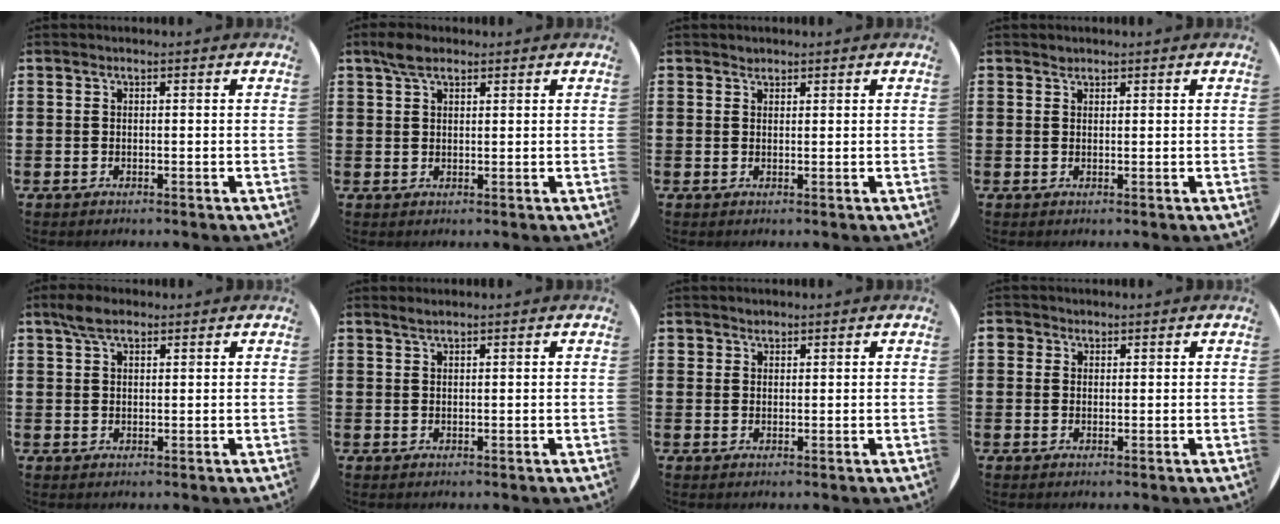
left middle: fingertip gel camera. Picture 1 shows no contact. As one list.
[{"total": 3.0, "force": [2.2, 1.3, 1.5], "torque": [-0.026, 0.003, 0.039]}, {"total": 0.8, "force": [0.8, 0.3, 0.0], "torque": [0.007, -0.002, 0.013]}, {"total": 0.7, "force": [0.7, 0.2, -0.1], "torque": [0.009, -0.001, 0.011]}, {"total": 3.3, "force": [2.5, 1.5, 1.7], "torque": [-0.030, 0.004, 0.043]}, {"total": 1.0, "force": [0.9, 0.0, 0.3], "torque": [-0.007, 0.001, 0.017]}, {"total": 1.3, "force": [1.1, 0.6, -0.1], "torque": [0.008, -0.002, 0.021]}, {"total": 1.3, "force": [0.9, 0.9, 0.1], "torque": [0.005, 0.001, 0.016]}]